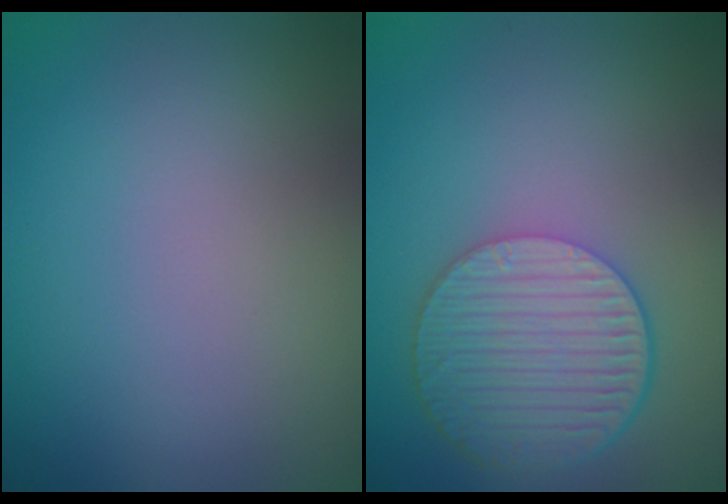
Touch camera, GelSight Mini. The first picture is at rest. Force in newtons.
{"total": 6.1, "press": 4.5, "slide": 4.1}